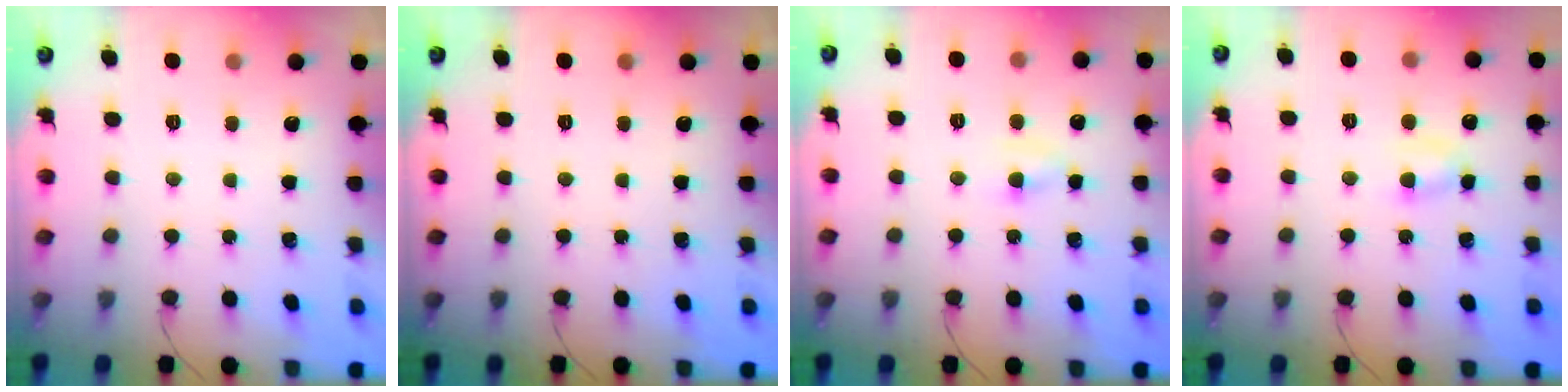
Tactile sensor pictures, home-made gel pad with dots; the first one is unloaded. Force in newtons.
{"total": 0.0}
{"total": 3.5, "press": 3.3, "slide": 1.2}
{"total": 3.8, "press": 3.5, "slide": 1.3}